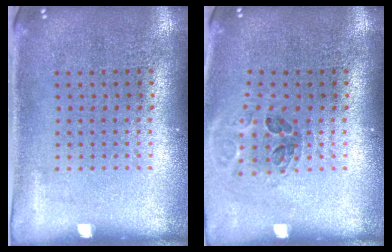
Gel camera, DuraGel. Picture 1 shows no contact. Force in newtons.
{"total": 1.0, "press": 1.0, "slide": 0.1}